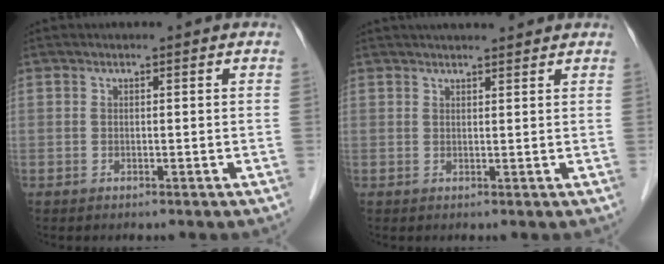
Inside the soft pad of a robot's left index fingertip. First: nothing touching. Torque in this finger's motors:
{"motor_torque": [0.04, -0.44, 0.16, 0.04]}